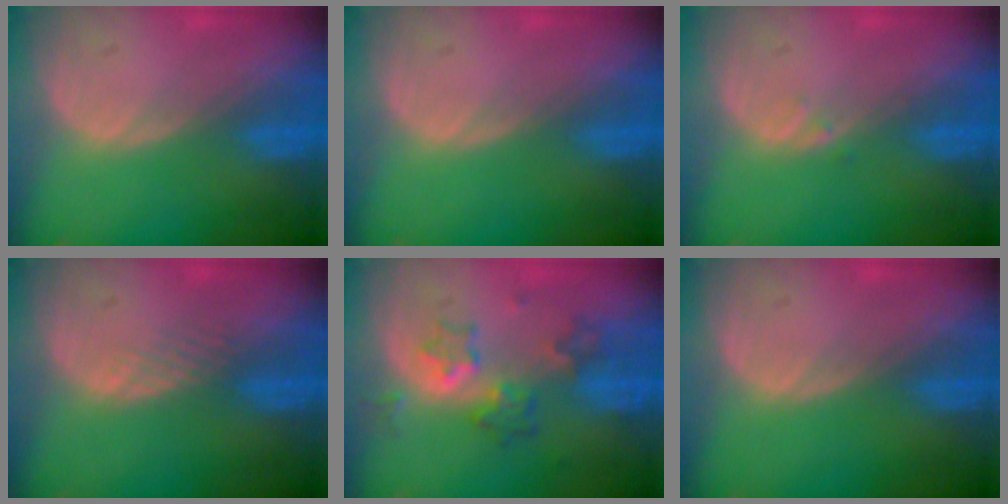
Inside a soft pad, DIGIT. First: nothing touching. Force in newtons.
{"total": 0.0}
{"total": 0.6, "press": 0.6, "slide": 0.1}
{"total": 1.6, "press": 1.6, "slide": 0.1}
{"total": 6.2, "press": 5.9, "slide": 2.0}
{"total": 0.0}